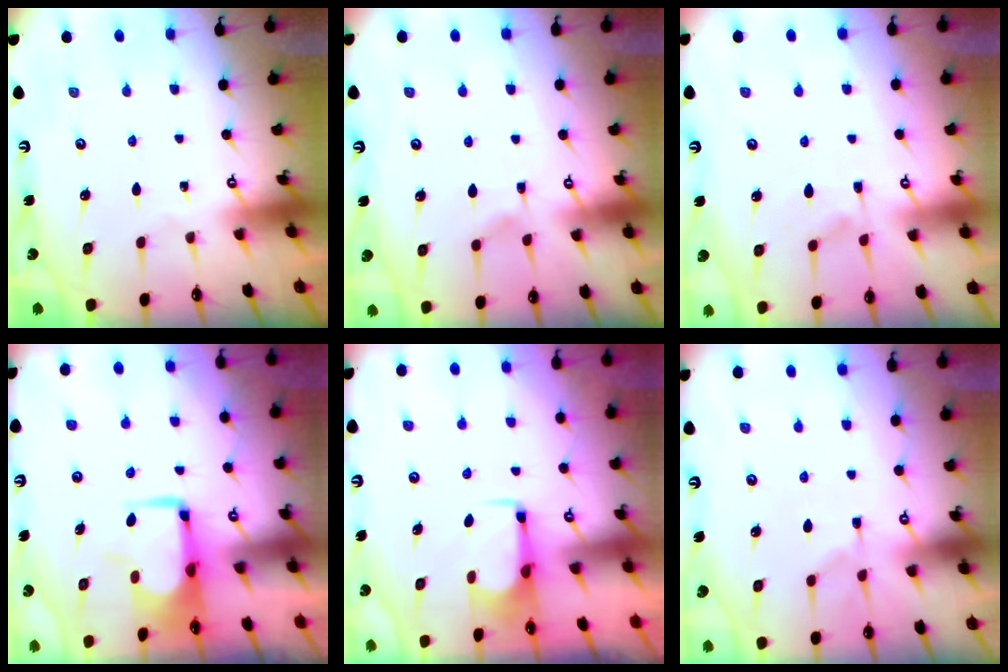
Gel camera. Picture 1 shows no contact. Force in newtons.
{"total": 6.0, "press": 5.9, "slide": 0.7}
{"total": 1.6, "press": 1.0, "slide": 1.2}
{"total": 0.6, "press": 0.3, "slide": 0.5}
{"total": 2.8, "press": 2.8, "slide": 0.5}
{"total": 1.3, "press": 0.7, "slide": 1.1}